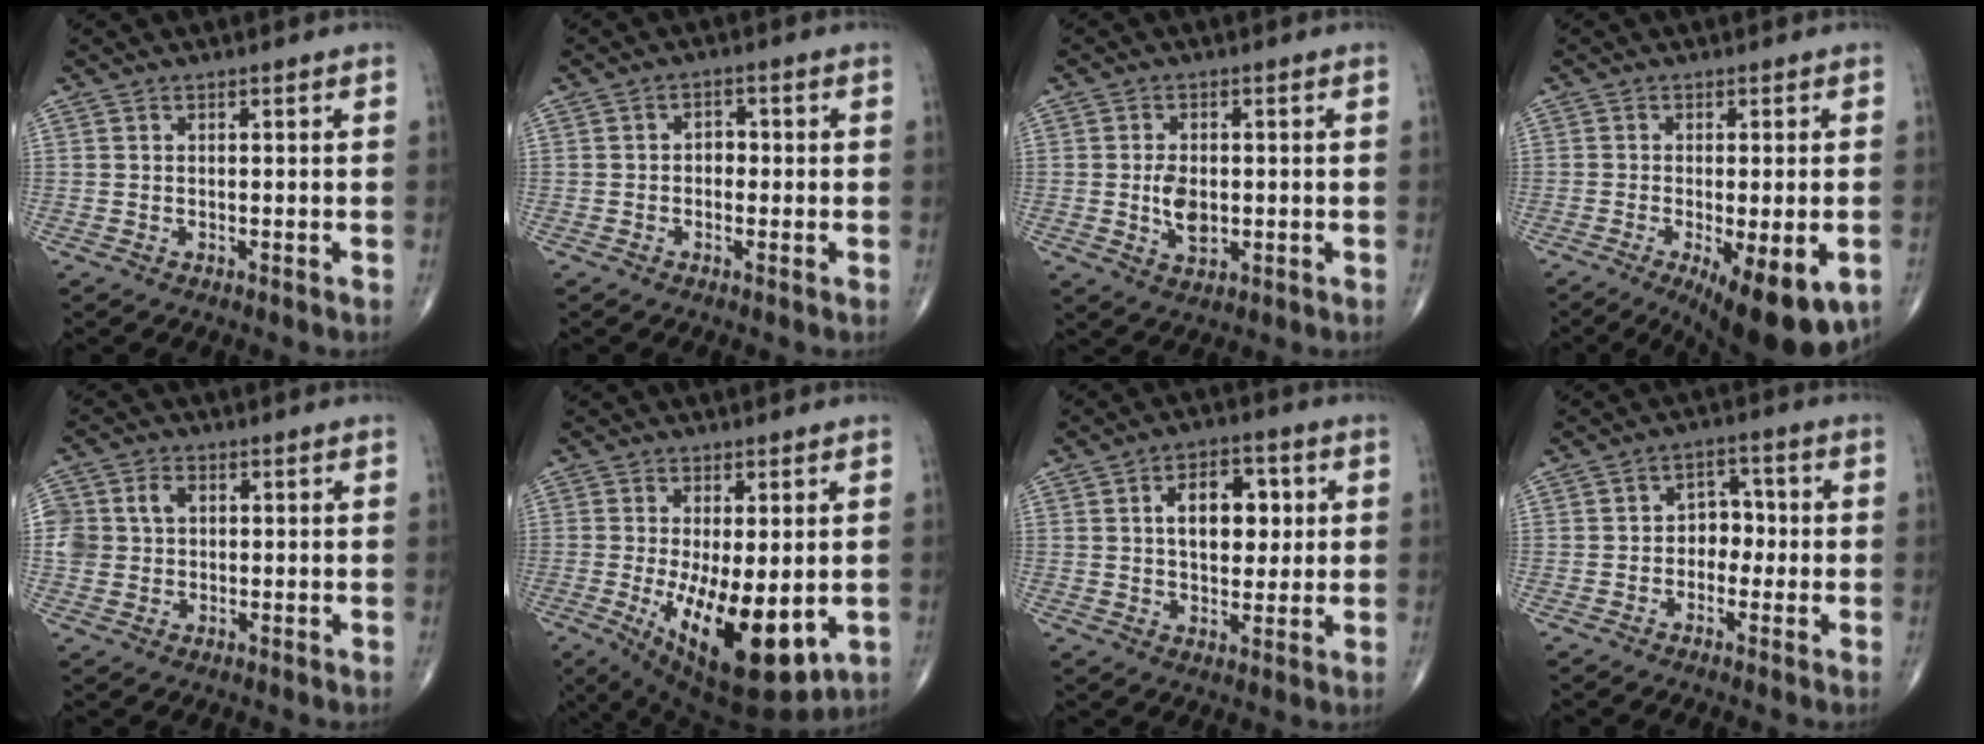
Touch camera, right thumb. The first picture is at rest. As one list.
[{"total": 2.6, "force": [-0.2, 2.0, 1.6], "torque": [-0.008, 0.011, -0.011]}, {"total": 5.3, "force": [-0.4, 3.2, 4.2], "torque": [-0.067, -0.005, -0.004]}, {"total": 14.0, "force": [-5.9, 4.6, 11.8], "torque": [-0.148, -0.012, -0.076]}, {"total": 7.6, "force": [1.3, 6.3, 4.0], "torque": [-0.082, 0.010, 0.026]}, {"total": 17.1, "force": [-3.7, 6.8, 15.3], "torque": [-0.237, -0.031, -0.033]}, {"total": 10.6, "force": [2.2, 6.5, 8.2], "torque": [-0.086, 0.002, 0.033]}, {"total": 5.1, "force": [-0.7, 4.0, 3.1], "torque": [-0.012, 0.020, -0.024]}]